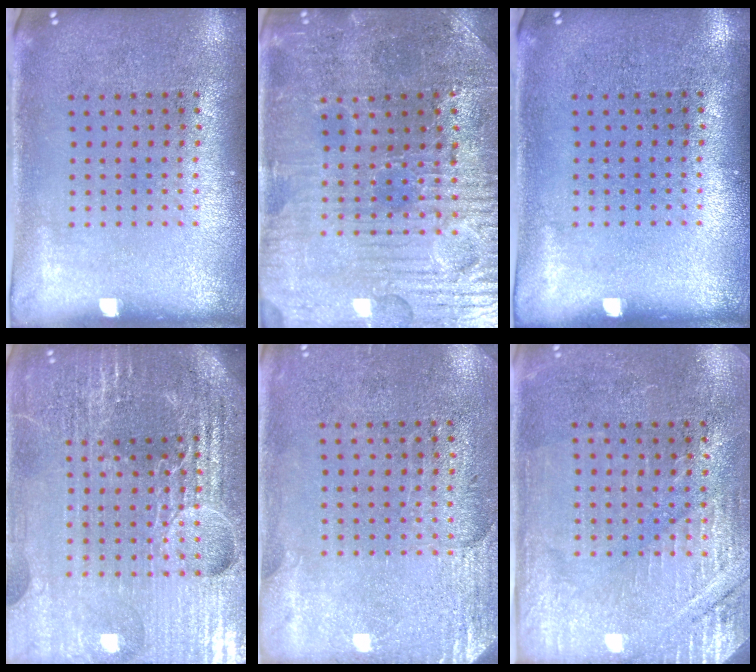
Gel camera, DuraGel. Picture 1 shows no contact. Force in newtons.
{"total": 3.7, "press": 3.7, "slide": 0.5}
{"total": 0.0}
{"total": 6.2, "press": 5.5, "slide": 2.9}
{"total": 2.7, "press": 2.3, "slide": 1.4}
{"total": 2.9, "press": 2.8, "slide": 0.7}